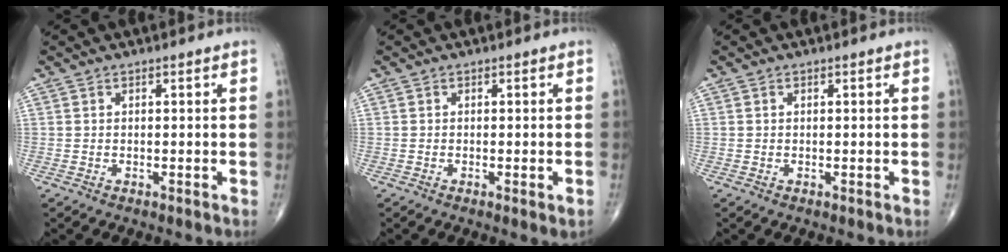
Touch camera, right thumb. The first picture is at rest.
{"total": 1.5, "force": [-0.5, 0.2, 1.4], "torque": [-0.019, -0.004, -0.007]}
{"total": 0.0}